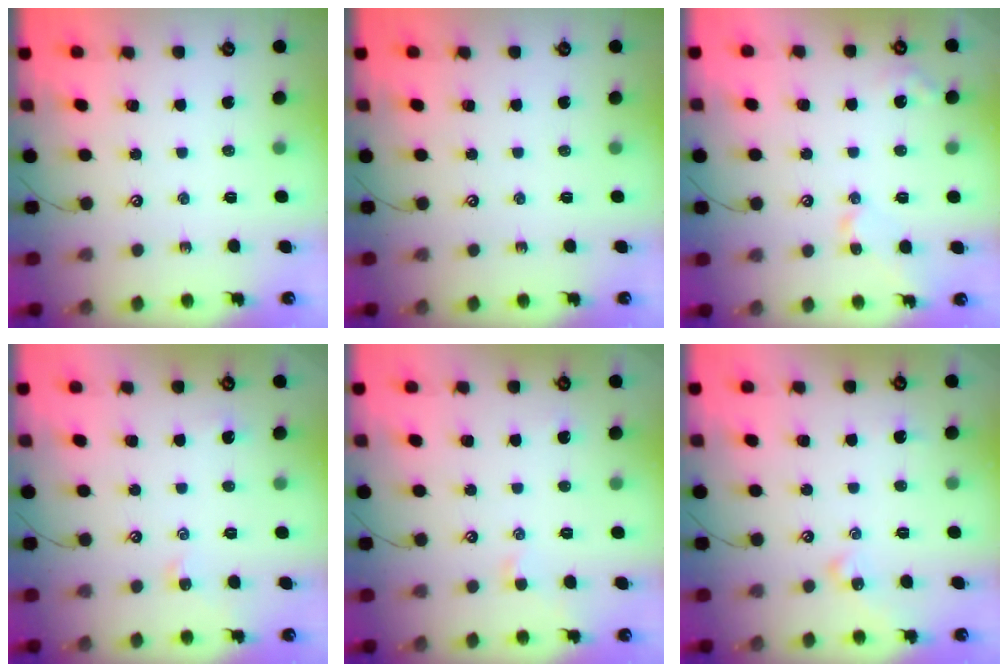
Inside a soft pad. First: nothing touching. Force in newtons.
{"total": 0.0}
{"total": 3.7, "press": 3.7, "slide": 0.2}
{"total": 0.6, "press": 0.4, "slide": 0.4}
{"total": 0.5, "press": 0.3, "slide": 0.4}
{"total": 3.3, "press": 3.2, "slide": 0.8}